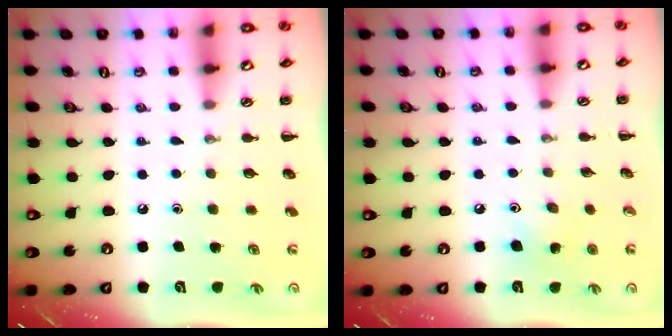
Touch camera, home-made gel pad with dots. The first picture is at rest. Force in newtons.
{"total": 2.9, "press": 2.8, "slide": 0.8}